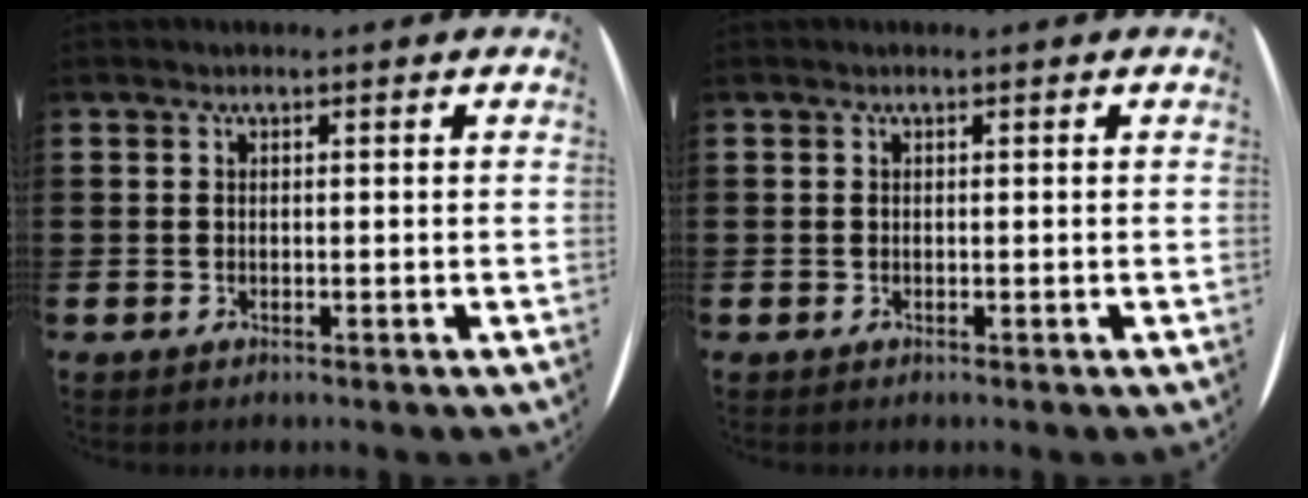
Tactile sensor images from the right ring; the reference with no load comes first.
{"total": 0.0}